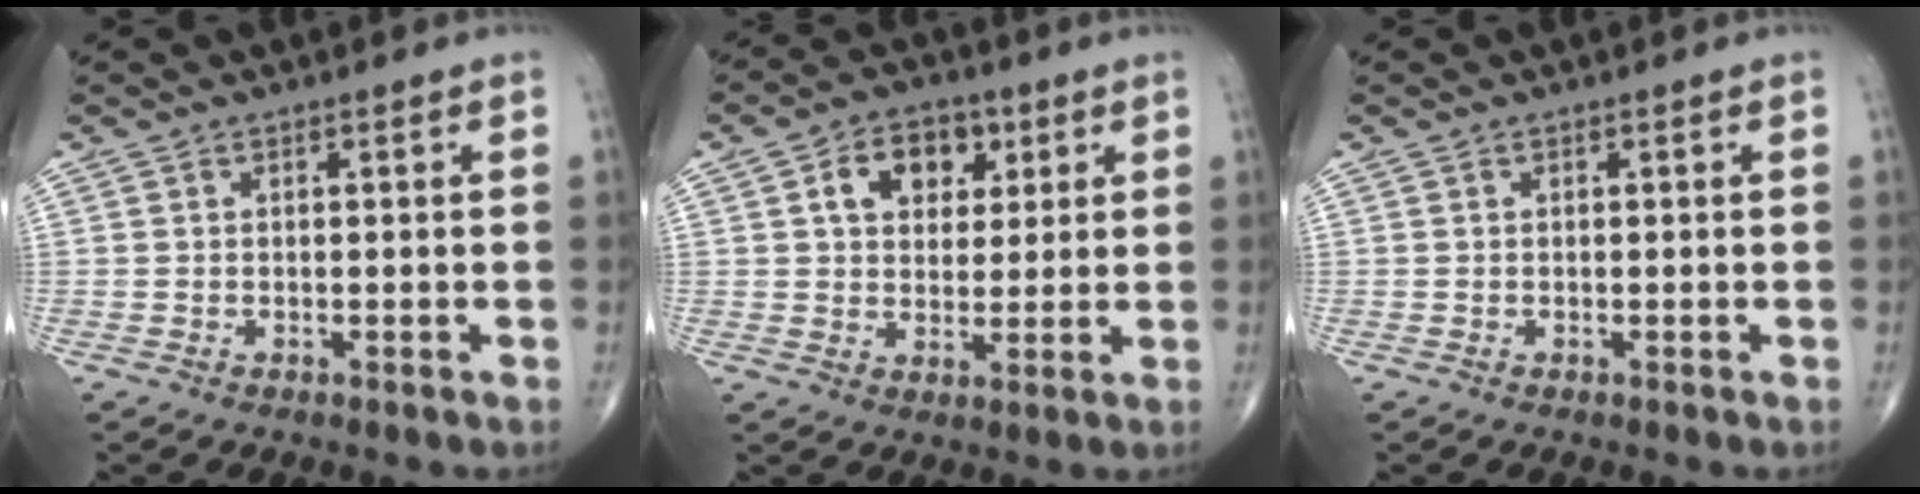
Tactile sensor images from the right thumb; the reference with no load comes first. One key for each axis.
{"total": 9.3, "fx": 3.3, "fy": 6.6, "fz": 5.7, "tx": -0.053, "ty": -0.004, "tz": 0.050}
{"total": 0.0}